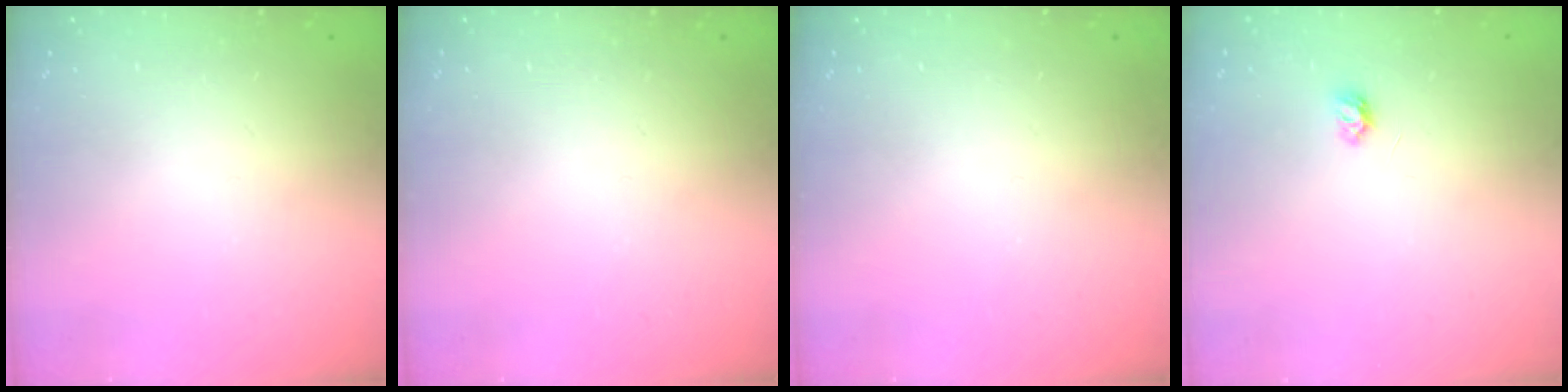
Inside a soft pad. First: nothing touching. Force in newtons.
{"total": 0.0}
{"total": 0.0}
{"total": 3.0, "press": 3.0, "slide": 0.4}